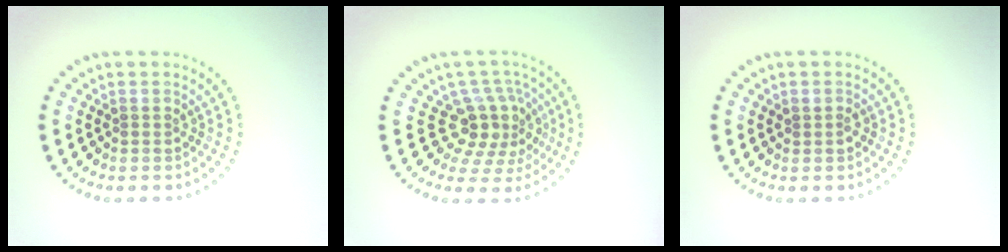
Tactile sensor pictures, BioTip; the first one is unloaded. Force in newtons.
{"total": 4.3, "press": 3.3, "slide": 2.8}
{"total": 0.9, "press": 0.9, "slide": 0.2}